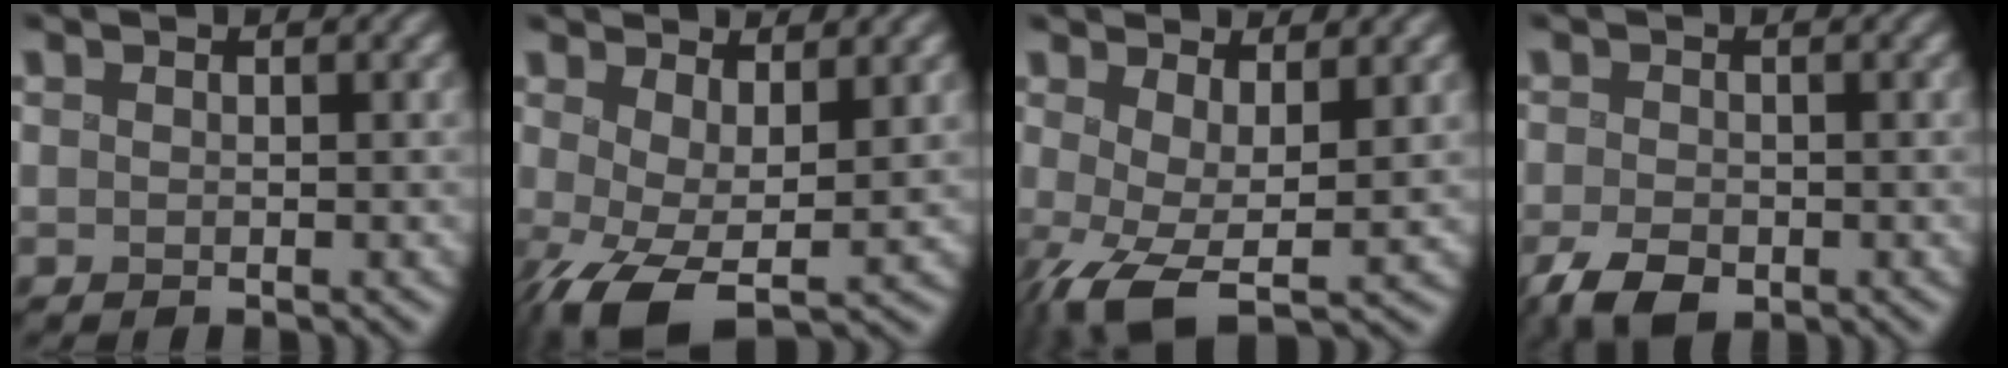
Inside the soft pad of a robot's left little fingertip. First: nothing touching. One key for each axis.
{"total": 6.5, "fx": -0.9, "fy": 3.1, "fz": 5.6, "tx": -0.111, "ty": -0.013, "tz": -0.015}
{"total": 5.8, "fx": -0.8, "fy": 2.5, "fz": 5.2, "tx": -0.100, "ty": -0.008, "tz": -0.018}
{"total": 3.6, "fx": -1.9, "fy": 2.2, "fz": 2.2, "tx": -0.042, "ty": -0.006, "tz": -0.038}